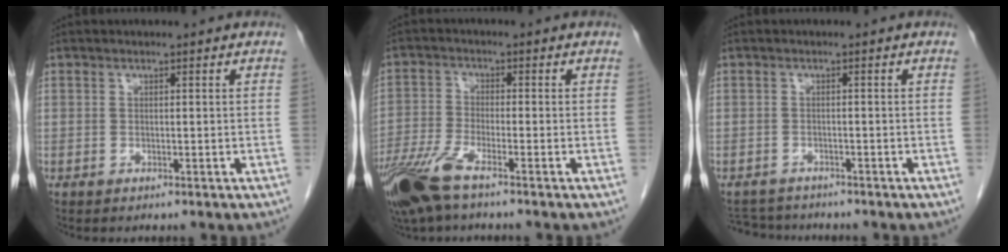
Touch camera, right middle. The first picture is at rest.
{"total": 8.3, "force": [-5.7, 1.4, 5.8], "torque": [-0.126, -0.017, -0.115]}
{"total": 4.9, "force": [-4.7, 1.2, 0.6], "torque": [-0.009, -0.007, -0.077]}